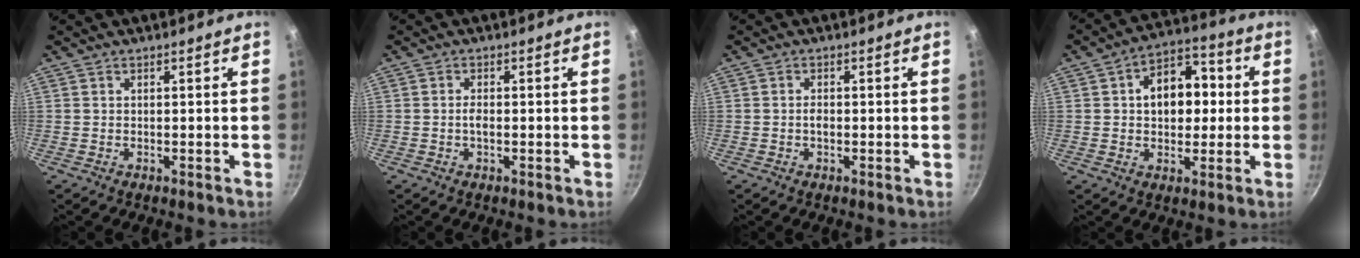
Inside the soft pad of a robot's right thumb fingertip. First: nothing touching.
{"total": 1.7, "force": [-0.3, 0.8, 1.5], "torque": [-0.028, 0.005, -0.007]}
{"total": 1.6, "force": [-0.3, 0.9, 1.2], "torque": [-0.020, 0.005, -0.006]}
{"total": 12.8, "force": [1.4, 9.0, 9.0], "torque": [-0.087, 0.022, 0.010]}